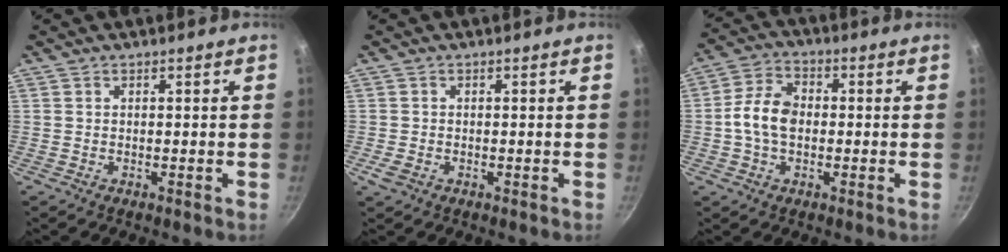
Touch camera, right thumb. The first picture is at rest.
{"total": 2.1, "force": [-0.8, 1.5, 1.2], "torque": [-0.022, -0.001, -0.013]}
{"total": 8.5, "force": [-0.5, 5.9, 6.1], "torque": [-0.105, 0.024, -0.021]}